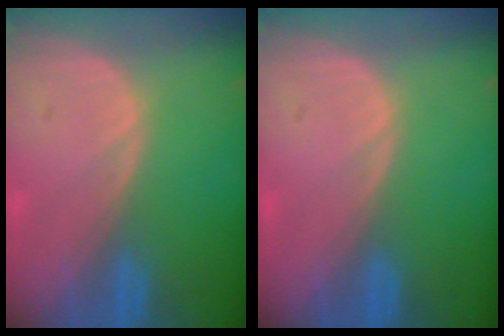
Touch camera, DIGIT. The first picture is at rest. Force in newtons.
{"total": 0.0}